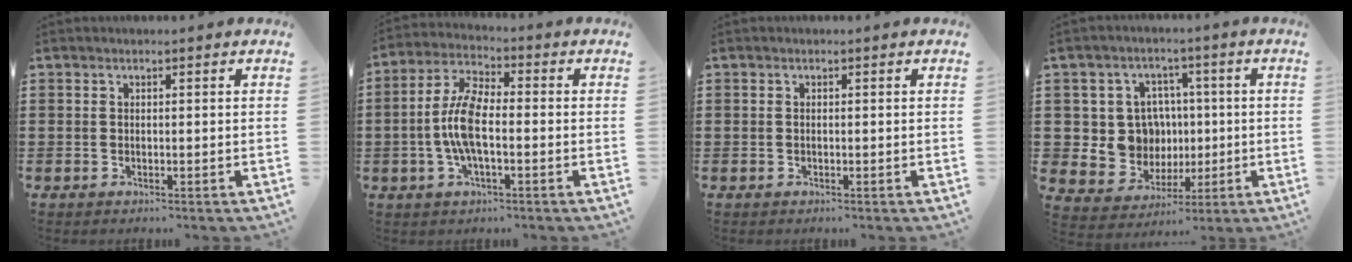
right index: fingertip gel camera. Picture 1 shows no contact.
{"total": 7.9, "force": [-1.2, 3.1, 7.2], "torque": [-0.162, -0.002, -0.028]}
{"total": 0.0}
{"total": 9.2, "force": [0.6, 8.7, 3.2], "torque": [-0.086, 0.011, 0.021]}